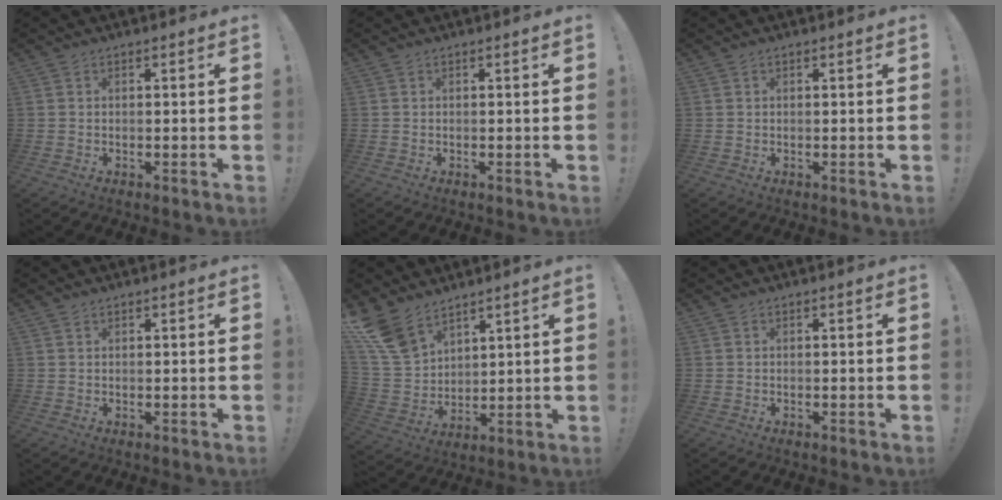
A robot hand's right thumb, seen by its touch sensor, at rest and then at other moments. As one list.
[{"total": 0.0}, {"total": 0.0}, {"total": 0.7, "force": [0.6, 0.3, 0.2], "torque": [-0.005, -0.001, 0.012]}, {"total": 13.3, "force": [9.9, 7.0, 5.4], "torque": [-0.126, -0.056, 0.197]}, {"total": 0.0}]